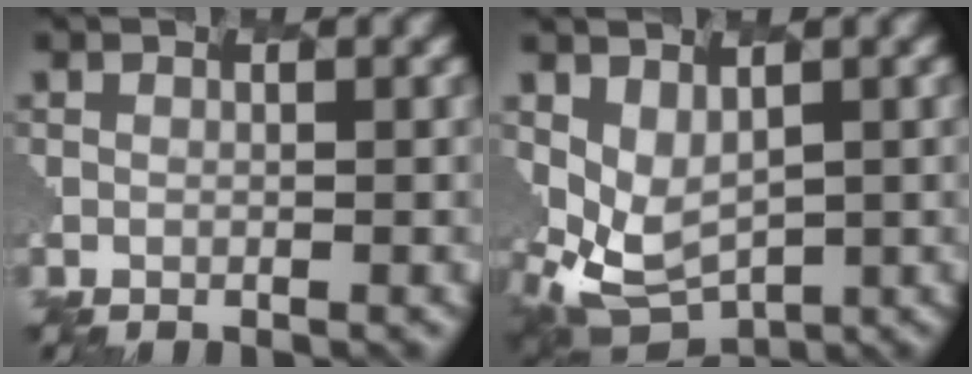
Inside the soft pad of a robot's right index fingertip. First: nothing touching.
{"total": 5.2, "force": [-0.1, 3.6, 3.7], "torque": [-0.101, -0.013, 0.000]}